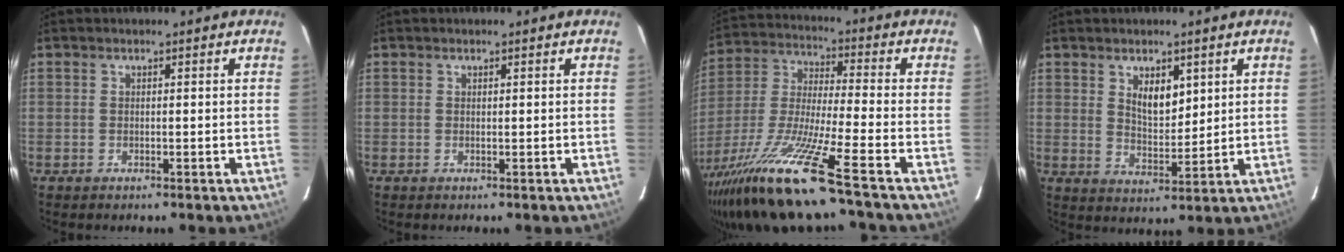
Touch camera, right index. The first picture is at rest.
{"total": 0.0}
{"total": 18.3, "force": [-12.6, -1.0, 13.3], "torque": [-0.289, -0.045, -0.239]}
{"total": 5.4, "force": [2.5, 2.5, 4.1], "torque": [-0.071, -0.005, 0.048]}